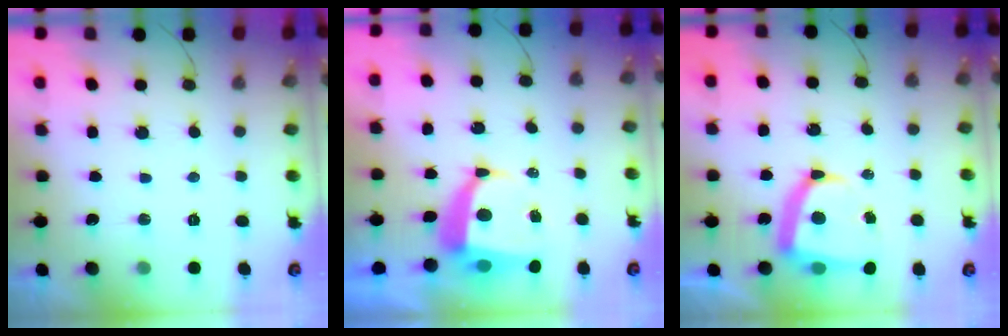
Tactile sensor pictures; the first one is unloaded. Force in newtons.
{"total": 8.0, "press": 8.0, "slide": 1.0}
{"total": 12.8, "press": 12.5, "slide": 2.3}